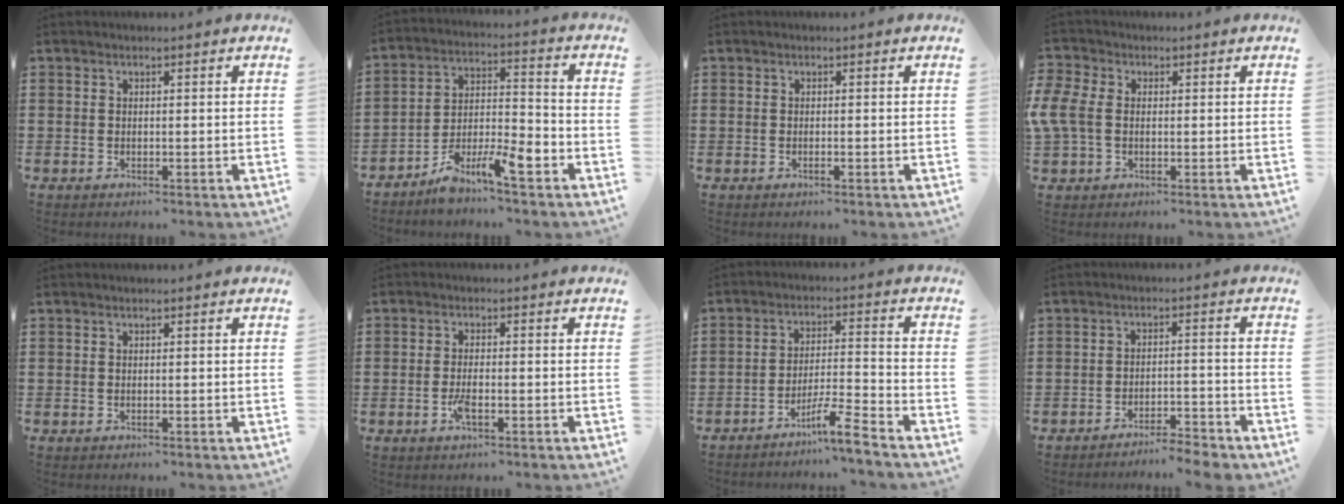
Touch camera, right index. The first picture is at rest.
{"total": 8.6, "force": [-6.2, 2.4, 5.5], "torque": [-0.105, 0.001, -0.118]}
{"total": 0.5, "force": [-0.3, -0.2, 0.4], "torque": [-0.006, -0.003, -0.006]}
{"total": 4.3, "force": [0.0, 2.9, 3.2], "torque": [-0.102, -0.005, -0.012]}
{"total": 0.0}
{"total": 2.8, "force": [-1.2, 0.6, 2.5], "torque": [-0.051, -0.003, -0.025]}
{"total": 7.1, "force": [-5.7, 0.0, 4.3], "torque": [-0.076, -0.004, -0.107]}
{"total": 3.7, "force": [-3.7, 0.0, 0.5], "torque": [-0.012, 0.000, -0.078]}